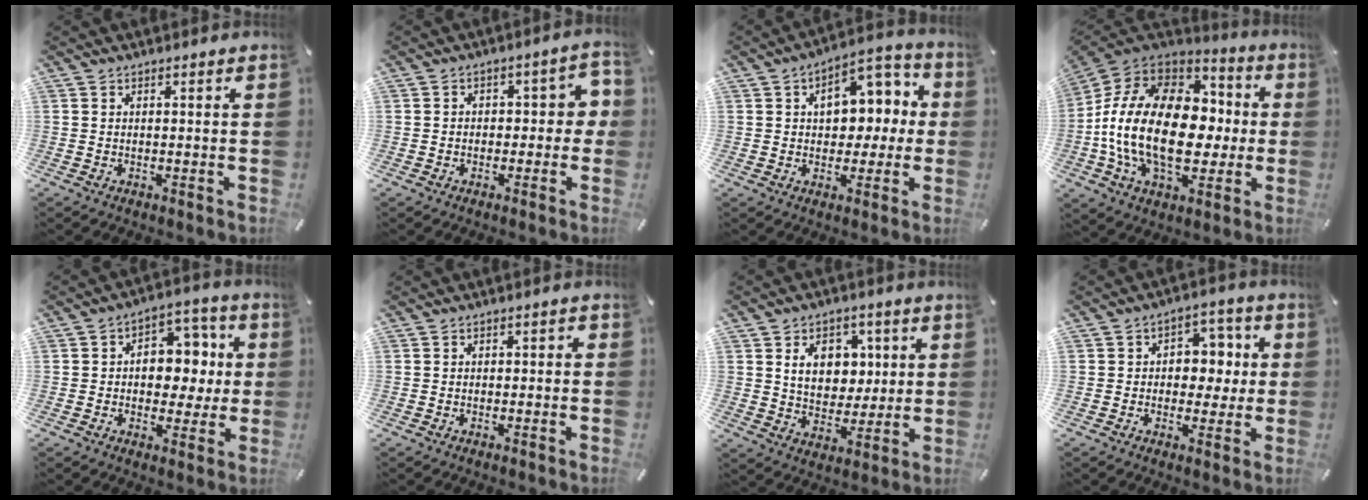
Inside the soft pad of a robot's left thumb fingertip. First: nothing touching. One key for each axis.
{"total": 5.4, "fx": -1.1, "fy": 3.7, "fz": 3.7, "tx": -0.044, "ty": 0.011, "tz": -0.029}
{"total": 11.4, "fx": 1.8, "fy": 8.3, "fz": 7.6, "tx": -0.089, "ty": -0.007, "tz": 0.028}
{"total": 25.9, "fx": -2.7, "fy": 17.2, "fz": 19.1, "tx": -0.368, "ty": 0.021, "tz": -0.038}
{"total": 9.2, "fx": 0.0, "fy": 7.8, "fz": 5.0, "tx": -0.058, "ty": 0.000, "tz": -0.002}
{"total": 1.2, "fx": -0.8, "fy": 0.7, "fz": 0.4, "tx": -0.009, "ty": 0.005, "tz": -0.020}
{"total": 10.7, "fx": 2.8, "fy": 8.5, "fz": 6.0, "tx": -0.091, "ty": 0.003, "tz": 0.049}
{"total": 7.3, "fx": -0.3, "fy": 6.2, "fz": 3.8, "tx": -0.043, "ty": 0.006, "tz": -0.011}